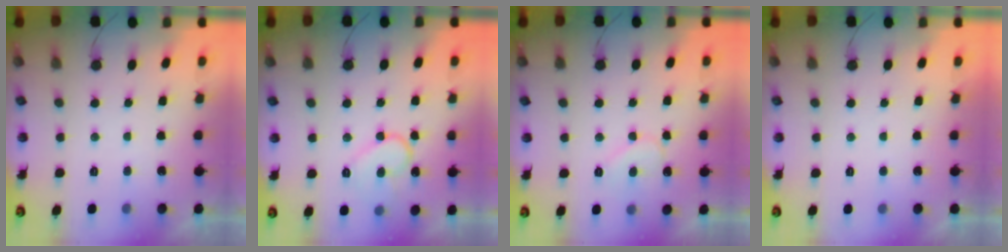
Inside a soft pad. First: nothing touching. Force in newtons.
{"total": 9.5, "press": 9.5, "slide": 0.9}
{"total": 8.0, "press": 8.0, "slide": 0.4}
{"total": 1.7, "press": 1.7, "slide": 0.0}